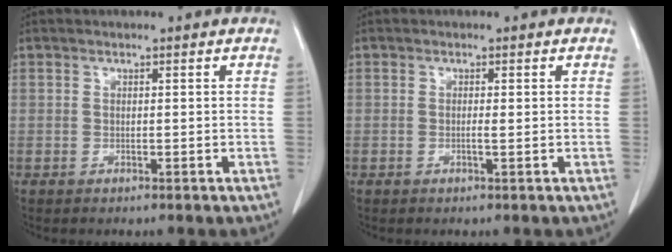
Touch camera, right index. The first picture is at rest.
{"total": 0.8, "force": [-0.1, 0.0, 0.8], "torque": [-0.017, -0.002, -0.001]}